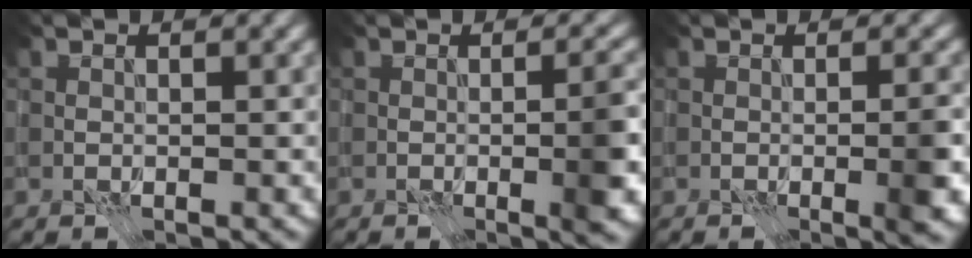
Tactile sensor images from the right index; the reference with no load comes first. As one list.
[{"total": 4.4, "force": [-0.8, 1.1, 4.2], "torque": [-0.054, 0.006, -0.017]}, {"total": 3.2, "force": [-0.8, 0.6, 3.1], "torque": [-0.041, 0.004, -0.016]}]